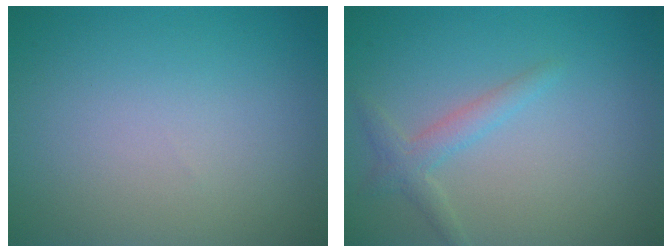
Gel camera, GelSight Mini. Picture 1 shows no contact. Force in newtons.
{"total": 1.9, "press": 1.9, "slide": 0.1}